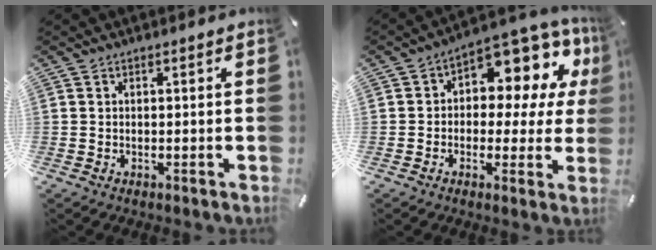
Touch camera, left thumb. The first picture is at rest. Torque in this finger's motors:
{"motor_torque": [0.81, 0.56, 0.73, 0.38, 0.08]}